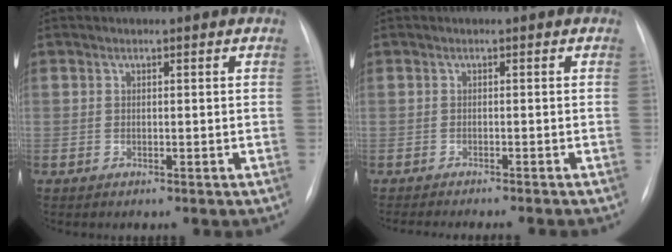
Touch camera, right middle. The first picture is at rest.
{"total": 9.9, "force": [-8.9, 0.5, 4.3], "torque": [-0.041, -0.017, -0.113]}